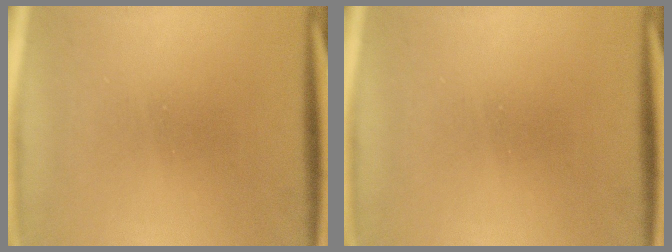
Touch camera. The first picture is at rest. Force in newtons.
{"total": 0.0}